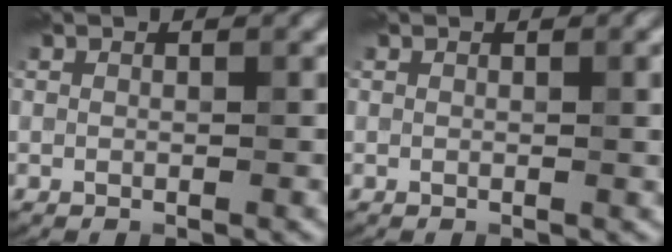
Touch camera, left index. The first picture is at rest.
{"total": 1.6, "force": [0.3, 0.4, 1.6], "torque": [-0.016, 0.002, 0.003]}